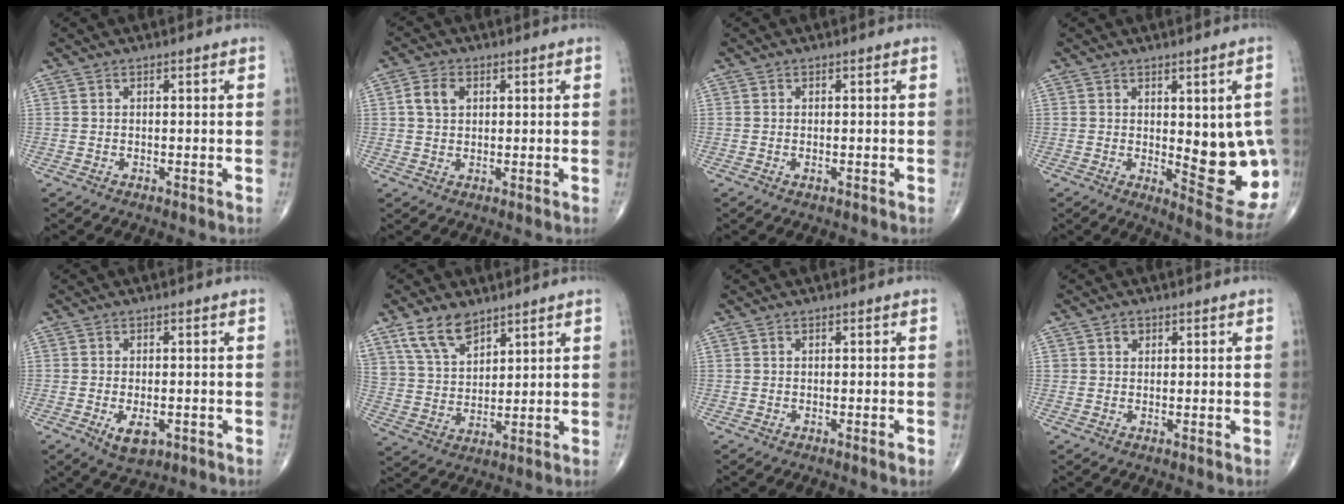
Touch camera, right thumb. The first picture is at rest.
{"total": 4.3, "force": [1.2, 3.1, 2.7], "torque": [-0.050, 0.004, 0.020]}
{"total": 0.7, "force": [-0.2, 0.3, 0.6], "torque": [-0.009, 0.000, -0.004]}
{"total": 13.3, "force": [-0.8, 5.4, 12.2], "torque": [-0.110, -0.024, 0.003]}
{"total": 4.9, "force": [-1.7, 2.6, 3.8], "torque": [-0.054, -0.003, -0.020]}
{"total": 9.2, "force": [6.3, 4.8, 4.7], "torque": [-0.075, -0.028, 0.131]}
{"total": 1.1, "force": [-0.8, -0.1, 0.8], "torque": [-0.014, -0.002, -0.014]}
{"total": 1.5, "force": [0.6, 1.3, 0.5], "torque": [0.003, 0.000, 0.007]}